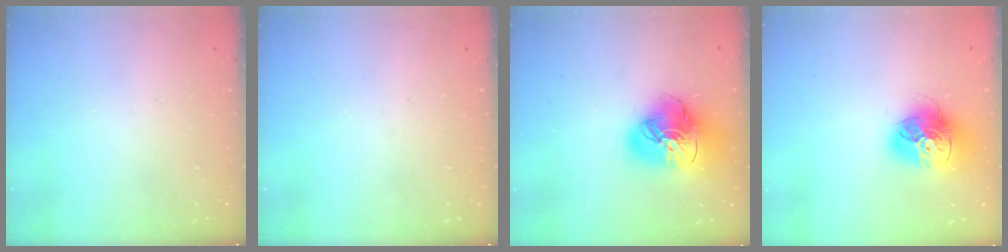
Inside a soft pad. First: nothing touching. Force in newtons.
{"total": 0.0}
{"total": 20.2, "press": 20.1, "slide": 2.2}
{"total": 16.9, "press": 16.9, "slide": 1.7}